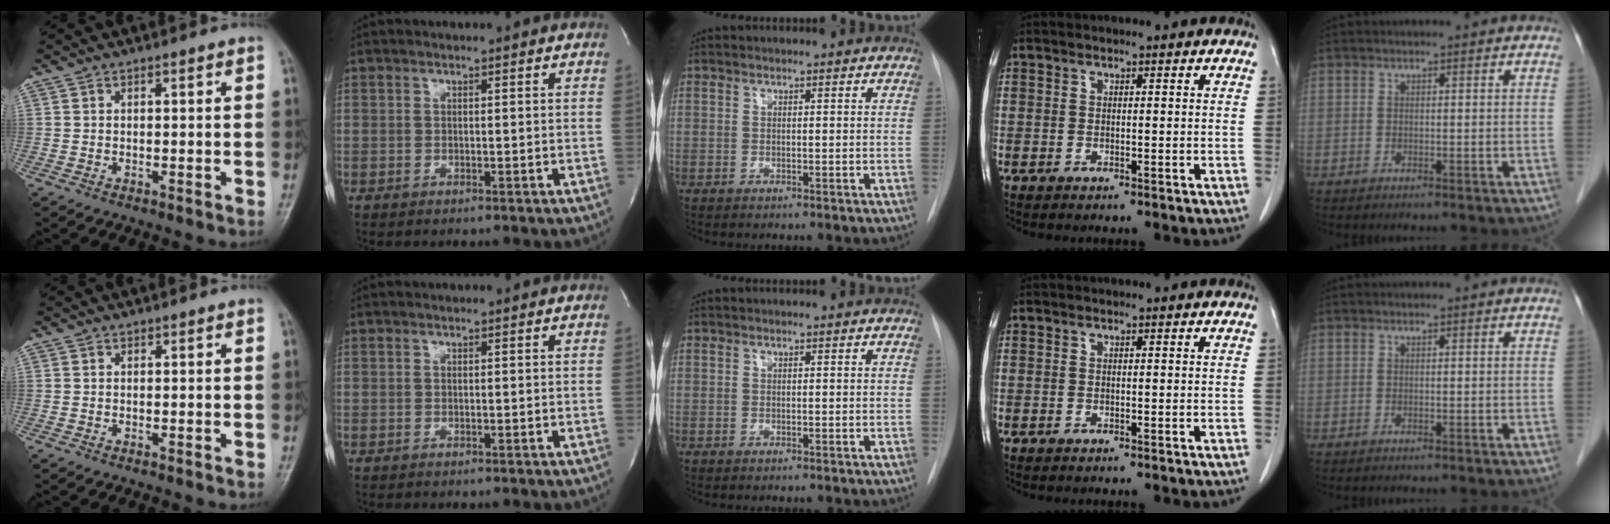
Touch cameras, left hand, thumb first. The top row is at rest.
{}